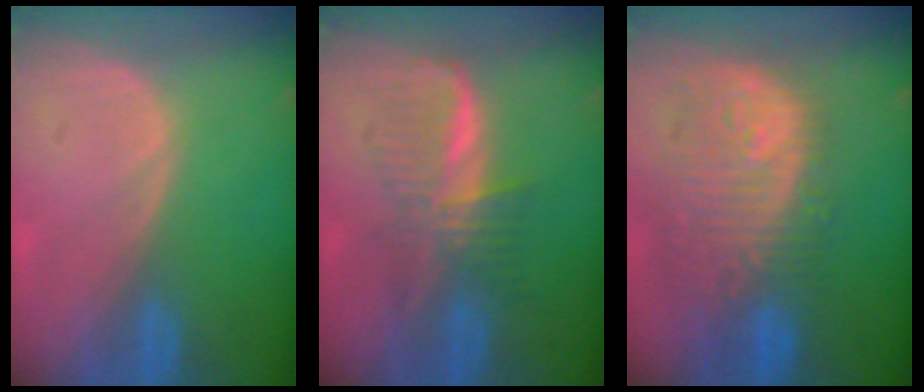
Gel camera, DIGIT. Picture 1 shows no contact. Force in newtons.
{"total": 6.0, "press": 5.9, "slide": 0.7}
{"total": 12.1, "press": 10.9, "slide": 5.4}